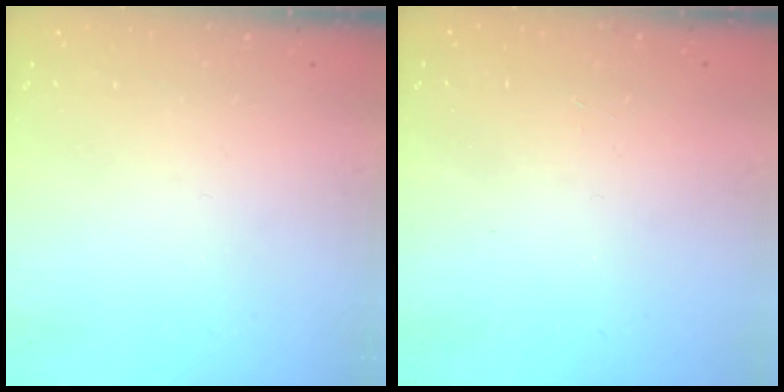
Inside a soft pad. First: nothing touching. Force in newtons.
{"total": 5.9, "press": 5.9, "slide": 0.3}